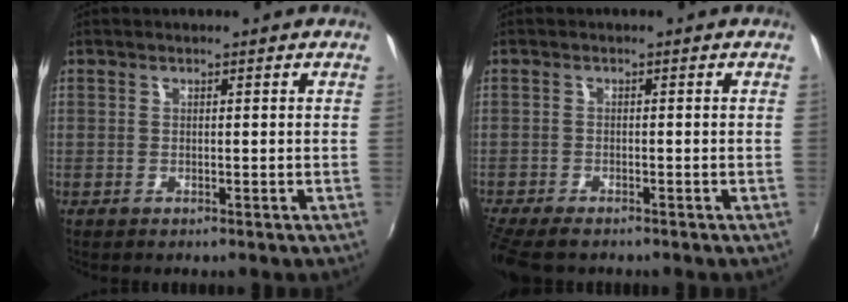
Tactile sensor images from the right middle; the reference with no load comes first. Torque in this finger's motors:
{"motor_torque": [0.71, -0.70, 0.25, 0.09]}